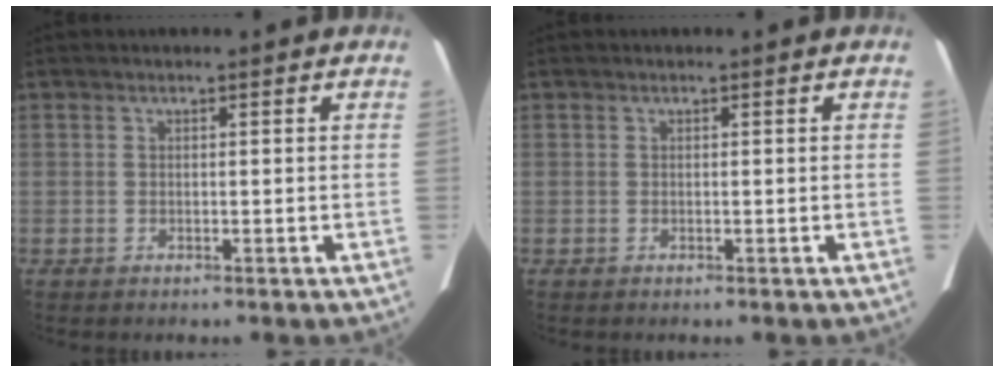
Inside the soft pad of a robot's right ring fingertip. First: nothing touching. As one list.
[{"total": 0.0}]